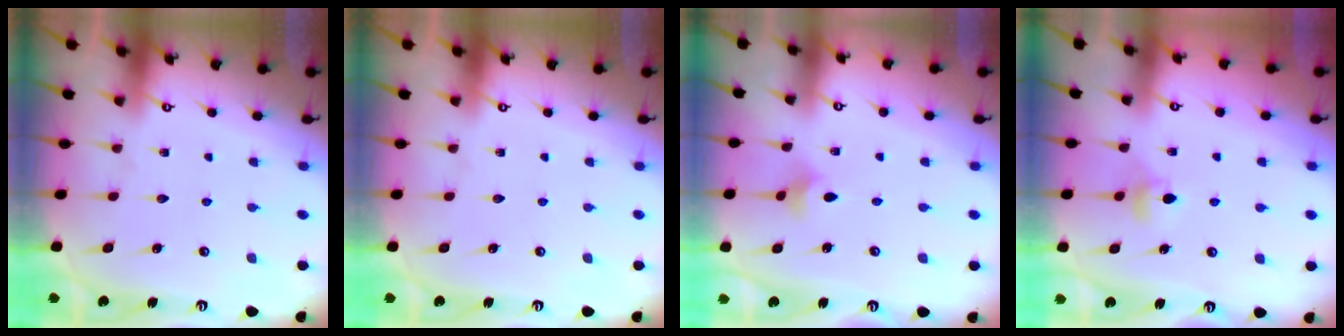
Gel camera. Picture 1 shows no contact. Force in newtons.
{"total": 0.0}
{"total": 2.9, "press": 2.8, "slide": 0.7}
{"total": 4.0, "press": 4.0, "slide": 0.9}